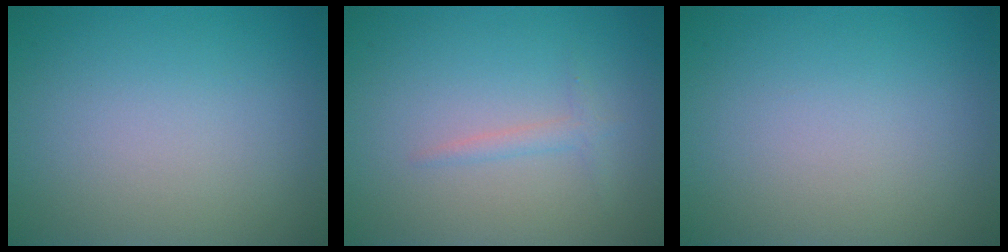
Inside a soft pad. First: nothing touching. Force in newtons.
{"total": 1.1, "press": 1.1, "slide": 0.0}
{"total": 0.0}